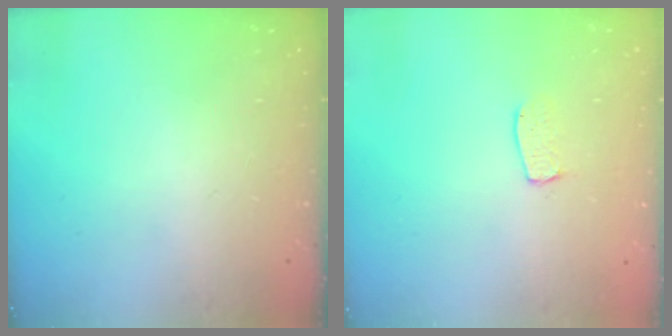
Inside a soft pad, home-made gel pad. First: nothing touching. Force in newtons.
{"total": 3.9, "press": 3.9, "slide": 0.3}